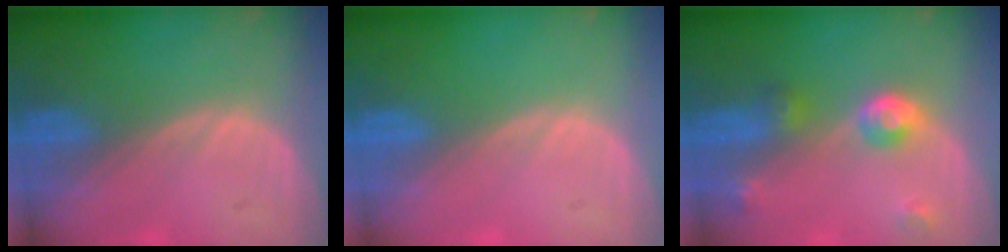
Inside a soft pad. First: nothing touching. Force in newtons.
{"total": 0.0}
{"total": 4.8, "press": 4.4, "slide": 2.0}